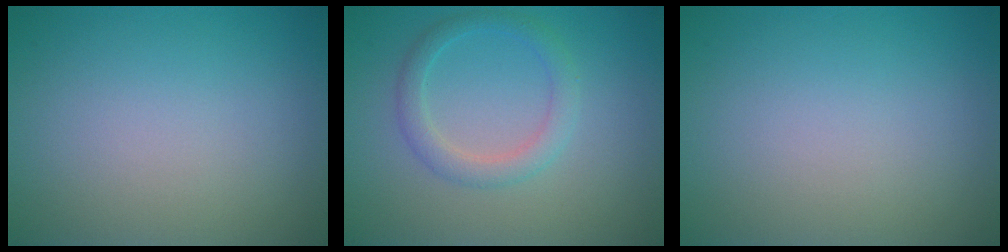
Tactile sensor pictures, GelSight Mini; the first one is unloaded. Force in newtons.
{"total": 2.4, "press": 2.4, "slide": 0.1}
{"total": 0.0}